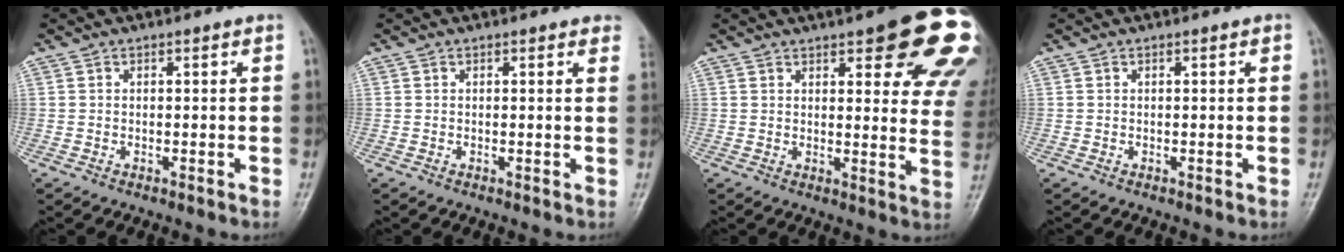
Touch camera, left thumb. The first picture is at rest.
{"total": 2.4, "force": [2.0, 0.8, 1.1], "torque": [0.002, -0.002, 0.008]}
{"total": 21.8, "force": [12.2, 6.6, 16.8], "torque": [-0.156, -0.028, 0.136]}
{"total": 0.0}